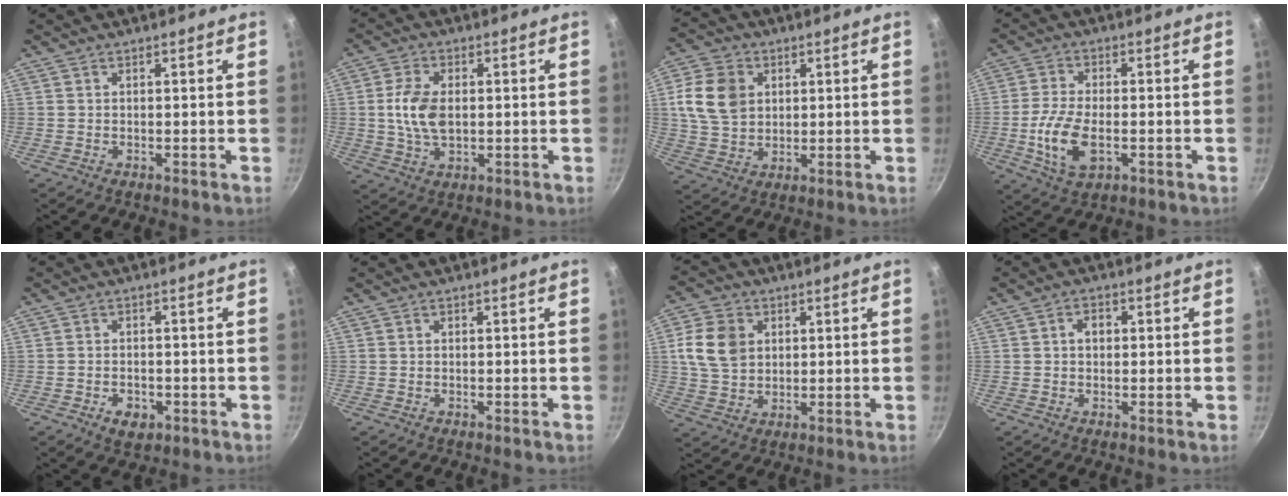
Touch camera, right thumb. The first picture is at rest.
{"total": 8.1, "force": [0.3, 4.9, 6.4], "torque": [-0.122, 0.003, 0.005]}
{"total": 11.0, "force": [2.6, 8.5, 6.5], "torque": [-0.104, -0.001, 0.048]}
{"total": 9.7, "force": [-2.1, 5.1, 8.0], "torque": [-0.168, 0.003, -0.043]}
{"total": 4.4, "force": [-1.8, 2.9, 2.8], "torque": [-0.038, 0.008, -0.023]}
{"total": 0.0}
{"total": 9.9, "force": [2.3, 7.7, 5.9], "torque": [-0.093, -0.001, 0.041]}
{"total": 2.8, "force": [0.3, 2.1, 1.8], "torque": [-0.017, 0.008, 0.002]}